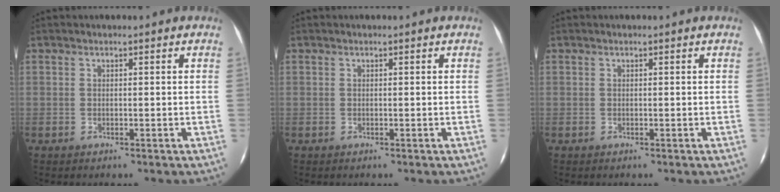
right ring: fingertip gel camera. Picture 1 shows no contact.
{"total": 0.0}
{"total": 0.0}